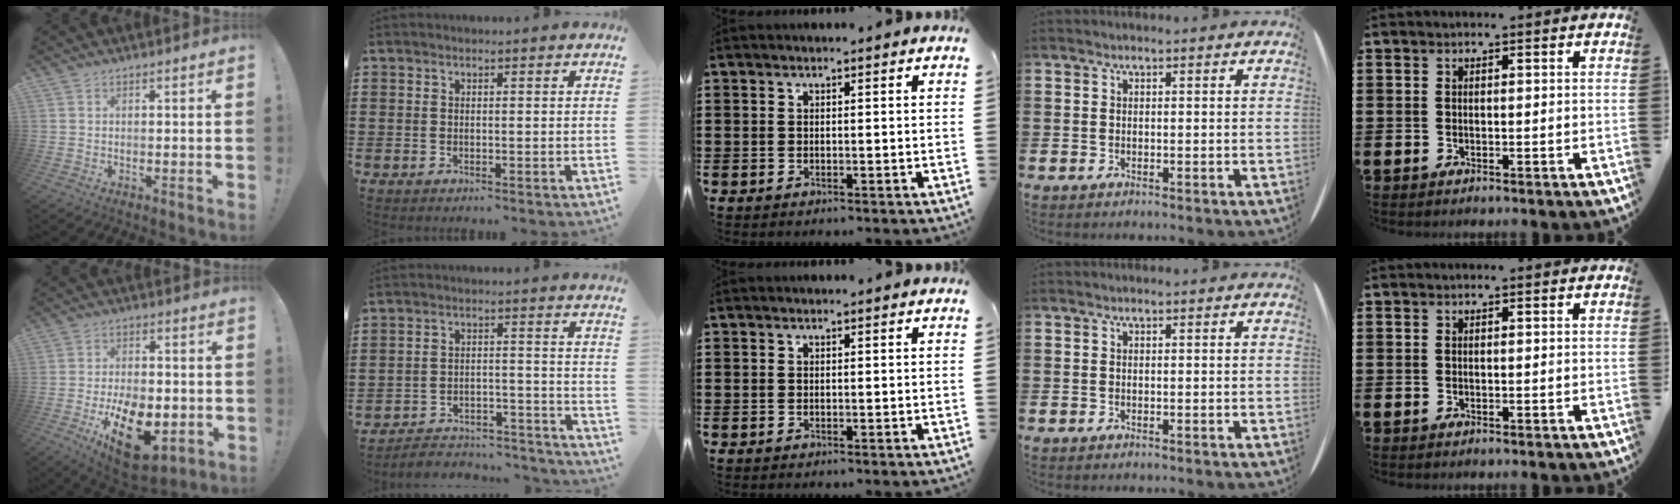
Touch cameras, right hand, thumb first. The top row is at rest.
{"thumb": {"total": 18.3, "force": [-6.5, 10.3, 13.7], "torque": [-0.199, 0.034, -0.096]}, "index": {"total": 4.2, "force": [-4.1, 0.9, 0.9], "torque": [-0.019, 0.004, -0.083]}}